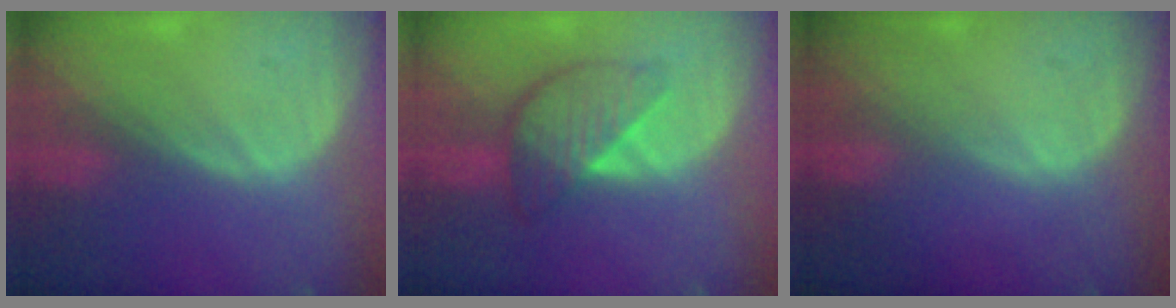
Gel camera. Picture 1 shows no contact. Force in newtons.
{"total": 6.3, "press": 6.3, "slide": 0.3}
{"total": 0.0}